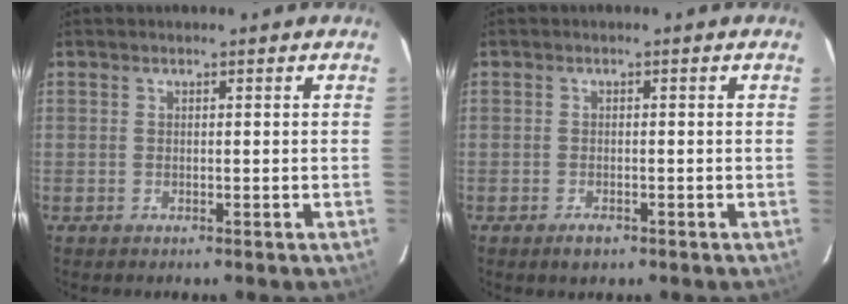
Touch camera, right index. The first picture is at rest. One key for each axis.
{"total": 1.9, "fx": -1.2, "fy": 1.0, "fz": 1.1, "tx": -0.020, "ty": -0.001, "tz": -0.015}